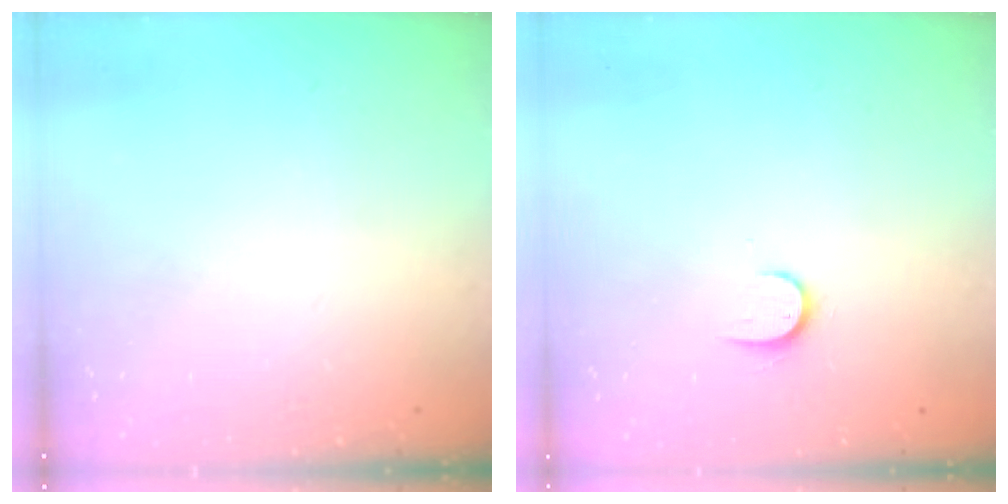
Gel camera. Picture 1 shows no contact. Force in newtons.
{"total": 6.3, "press": 6.3, "slide": 0.6}